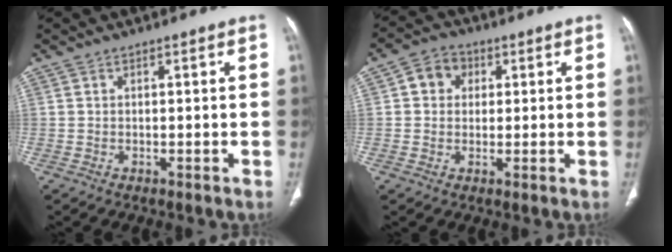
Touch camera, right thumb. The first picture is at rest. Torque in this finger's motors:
{"motor_torque": [0.00, 0.00, 0.03, -0.03, 0.01]}